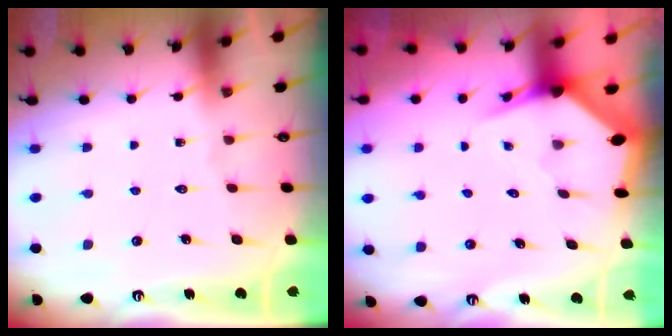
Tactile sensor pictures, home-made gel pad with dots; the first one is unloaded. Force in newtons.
{"total": 3.4, "press": 3.3, "slide": 0.4}